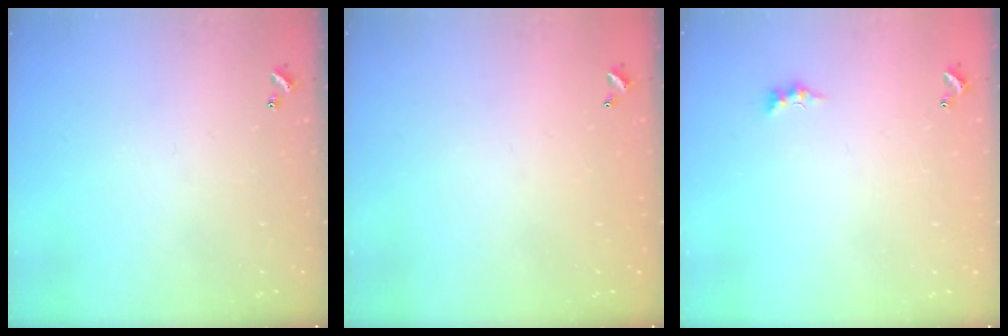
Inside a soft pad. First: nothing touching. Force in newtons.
{"total": 2.8, "press": 2.8, "slide": 0.1}
{"total": 0.0}